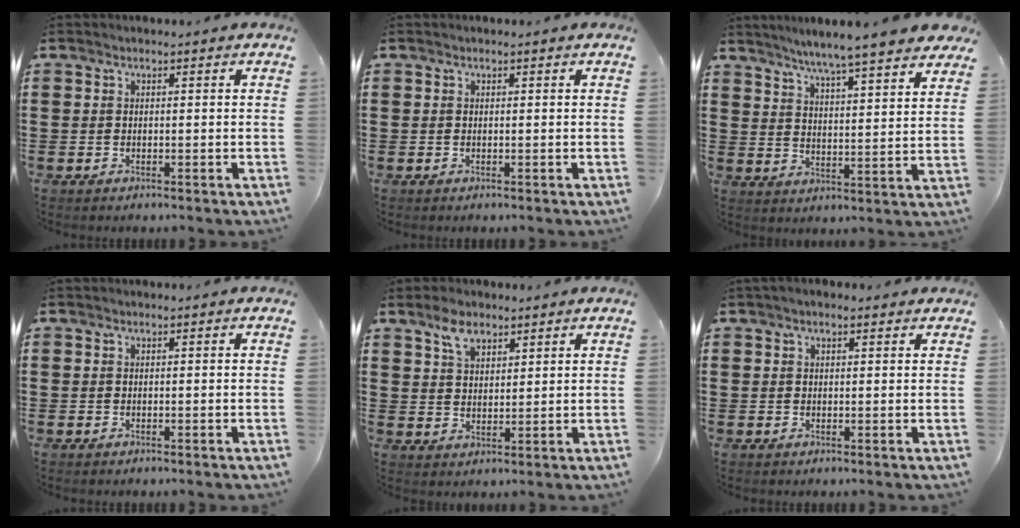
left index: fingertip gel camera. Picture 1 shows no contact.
{"total": 0.0}
{"total": 5.5, "force": [5.1, -0.6, 1.9], "torque": [-0.058, -0.032, 0.086]}
{"total": 0.0}
{"total": 4.5, "force": [3.0, 2.5, 2.2], "torque": [-0.044, 0.006, 0.054]}
{"total": 1.2, "force": [0.8, 0.4, 0.8], "torque": [-0.016, 0.004, 0.015]}